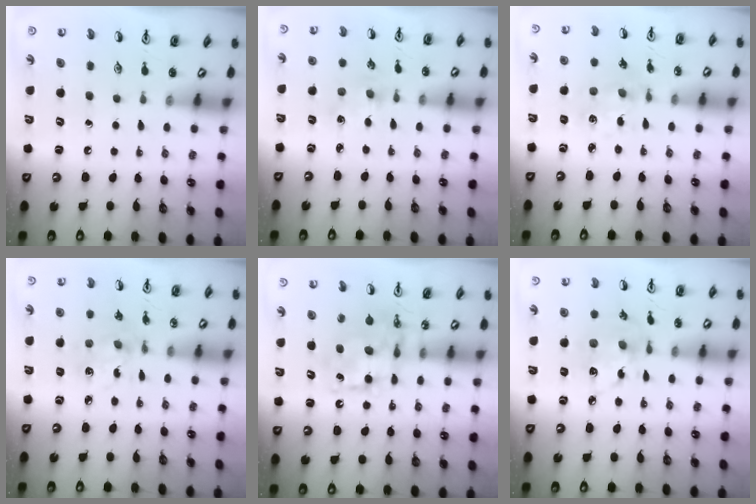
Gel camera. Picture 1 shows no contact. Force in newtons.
{"total": 1.9, "press": 1.8, "slide": 0.4}
{"total": 1.1, "press": 1.1, "slide": 0.3}
{"total": 3.3, "press": 3.1, "slide": 1.3}
{"total": 8.6, "press": 8.6, "slide": 0.3}
{"total": 9.3, "press": 9.3, "slide": 0.6}